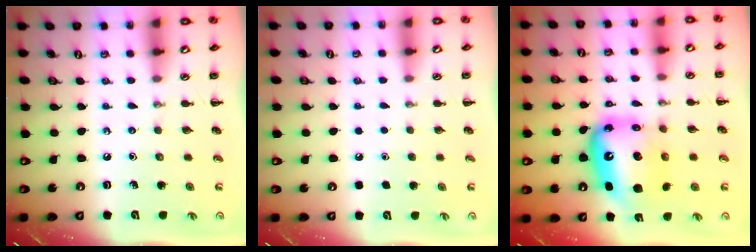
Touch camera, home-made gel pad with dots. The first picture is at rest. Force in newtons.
{"total": 1.6, "press": 1.6, "slide": 0.1}
{"total": 14.2, "press": 13.7, "slide": 3.9}